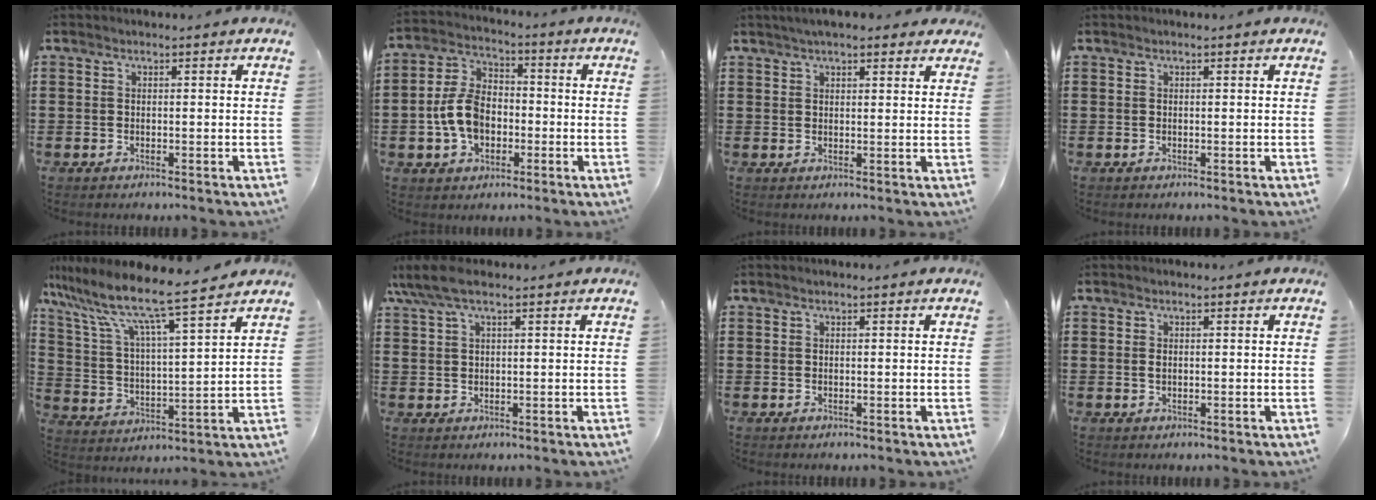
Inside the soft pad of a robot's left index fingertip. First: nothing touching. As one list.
[{"total": 8.7, "force": [-1.7, 6.0, 6.1], "torque": [-0.152, 0.008, -0.037]}, {"total": 3.8, "force": [3.1, 1.0, 1.9], "torque": [-0.045, 0.005, 0.056]}, {"total": 0.0}, {"total": 9.0, "force": [7.8, 0.1, 4.5], "torque": [-0.119, -0.051, 0.128]}, {"total": 4.9, "force": [2.7, 1.2, 3.8], "torque": [-0.093, 0.002, 0.047]}, {"total": 0.0}, {"total": 0.7, "force": [0.1, 0.4, 0.6], "torque": [-0.014, -0.001, 0.002]}]